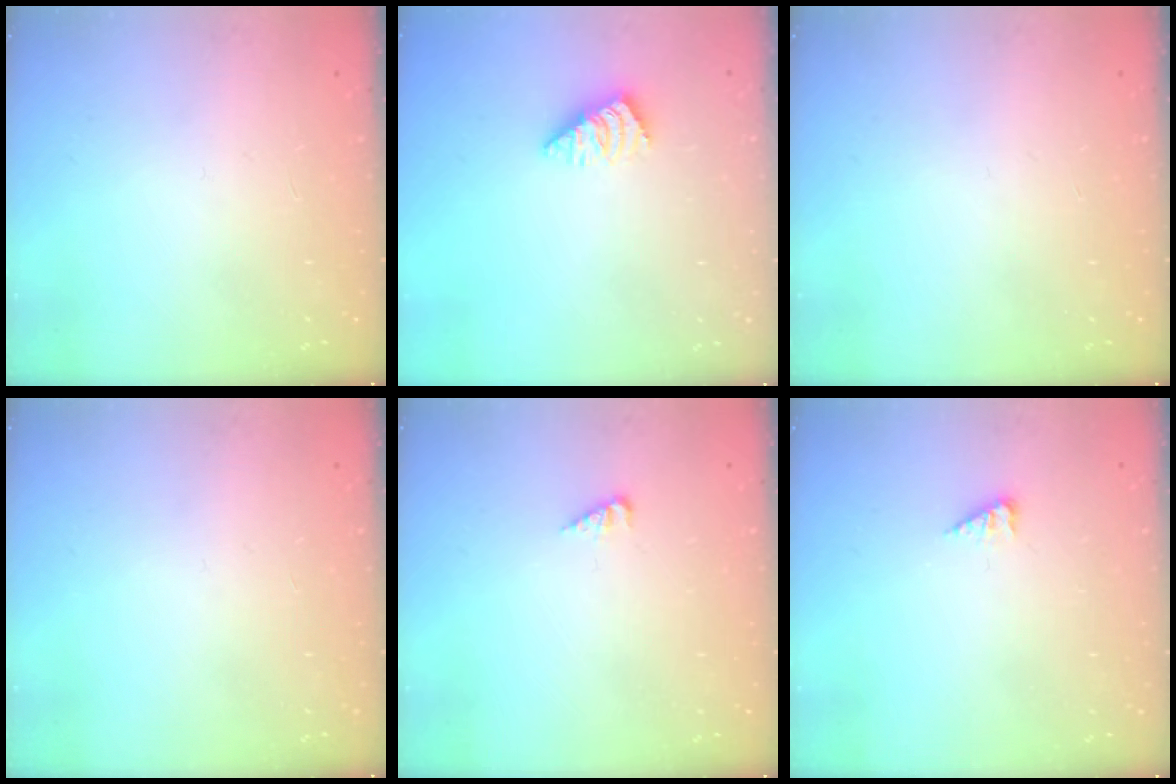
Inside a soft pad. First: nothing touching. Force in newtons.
{"total": 1.5, "press": 1.5, "slide": 0.3}
{"total": 0.0}
{"total": 0.0}
{"total": 2.6, "press": 2.6, "slide": 0.2}
{"total": 2.9, "press": 2.9, "slide": 0.5}